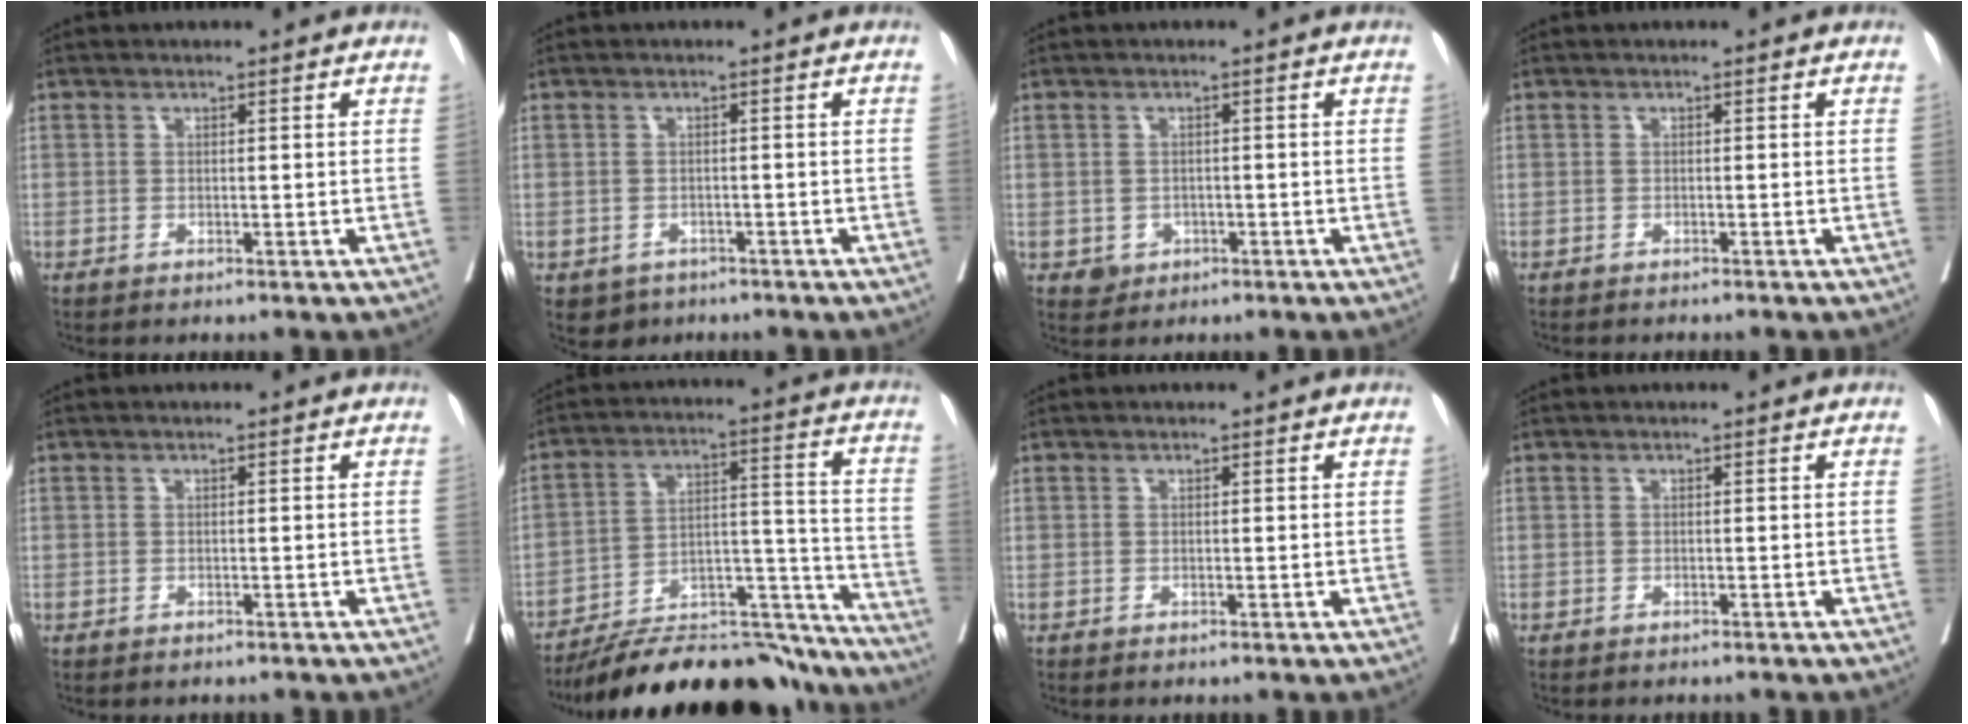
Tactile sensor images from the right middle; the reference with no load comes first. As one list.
[{"total": 2.7, "force": [-1.4, 2.2, 0.6], "torque": [-0.008, 0.005, -0.016]}, {"total": 2.5, "force": [-0.9, 2.2, 0.6], "torque": [-0.004, 0.005, -0.006]}, {"total": 2.1, "force": [-1.8, 0.2, 1.0], "torque": [-0.017, -0.003, -0.018]}, {"total": 1.2, "force": [-1.1, 0.4, 0.5], "torque": [-0.012, -0.001, -0.012]}, {"total": 24.6, "force": [-22.4, 4.7, 8.8], "torque": [-0.109, 0.025, -0.331]}, {"total": 0.0}, {"total": 1.7, "force": [-1.5, 0.2, 0.8], "torque": [-0.014, -0.002, -0.017]}]